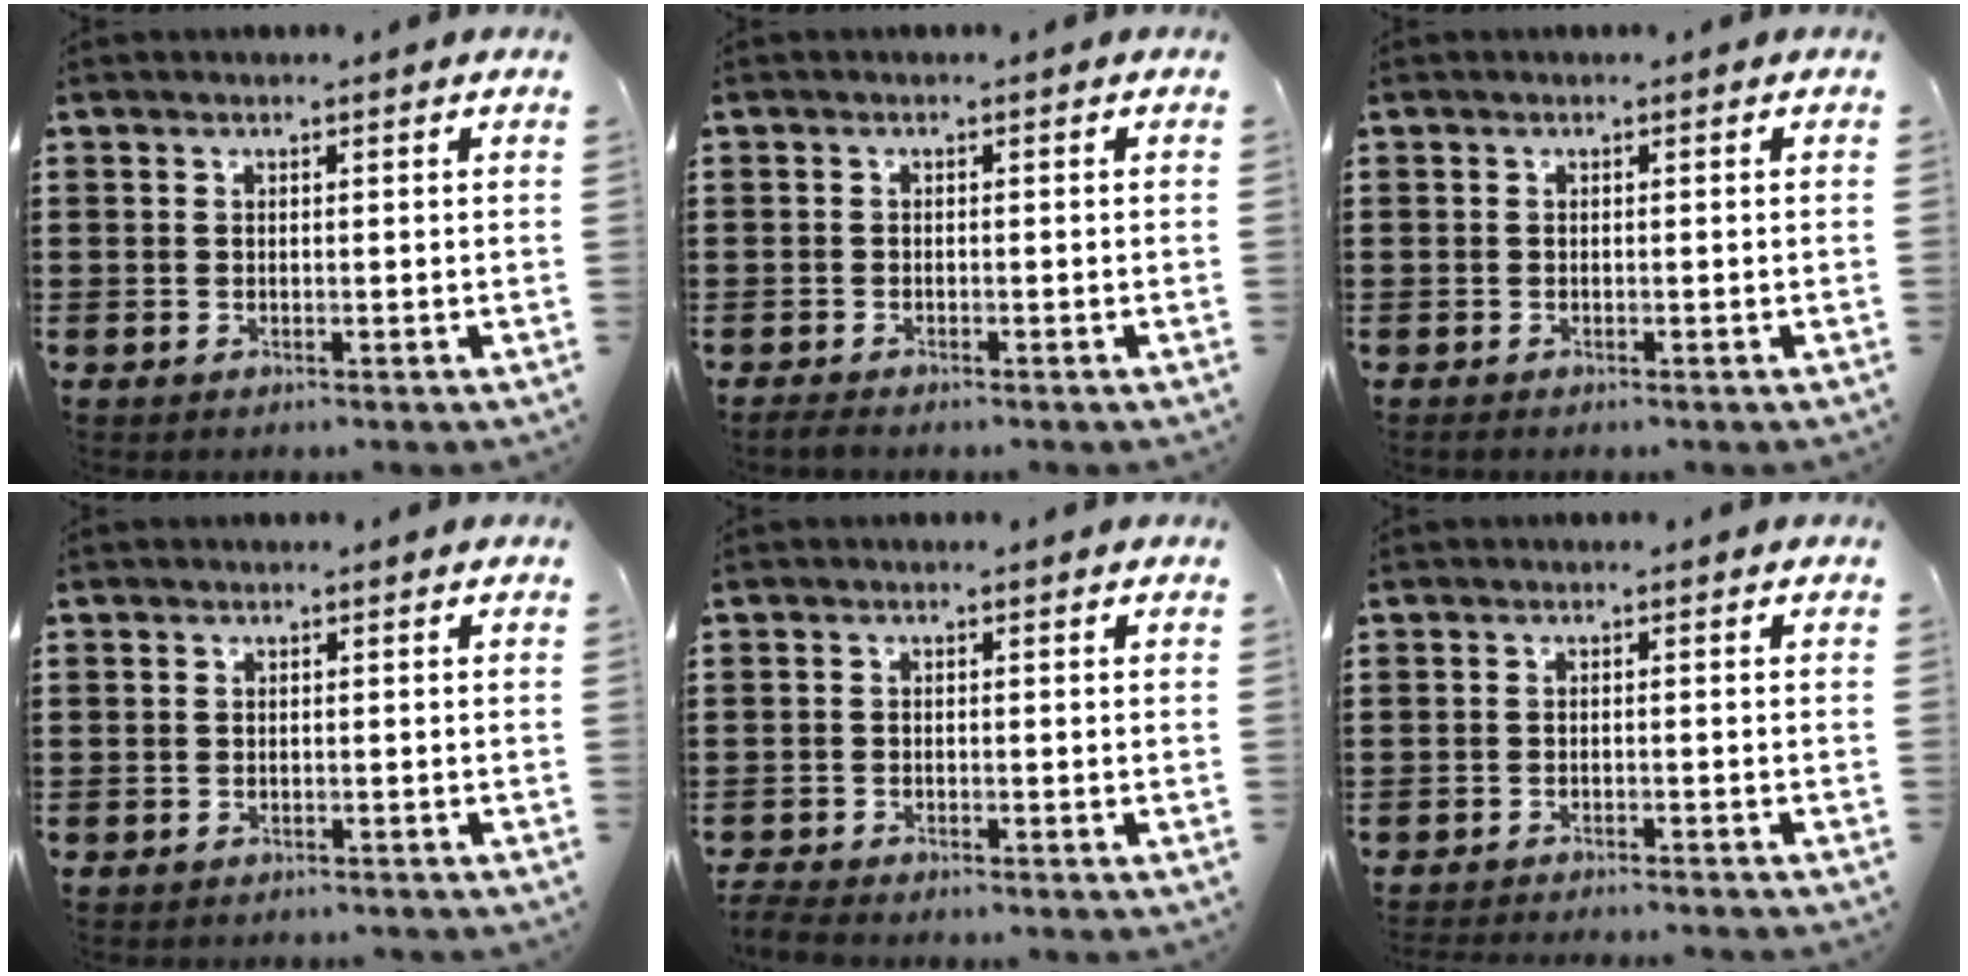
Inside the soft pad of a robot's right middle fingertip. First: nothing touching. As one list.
[{"total": 0.8, "force": [-0.7, 0.1, 0.3], "torque": [-0.008, -0.006, -0.013]}, {"total": 0.0}, {"total": 0.9, "force": [-0.8, 0.4, -0.1], "torque": [0.002, 0.003, -0.019]}, {"total": 1.9, "force": [-1.9, 0.1, 0.2], "torque": [-0.014, -0.003, -0.042]}, {"total": 1.6, "force": [-1.6, -0.2, 0.1], "torque": [-0.003, 0.004, -0.033]}]